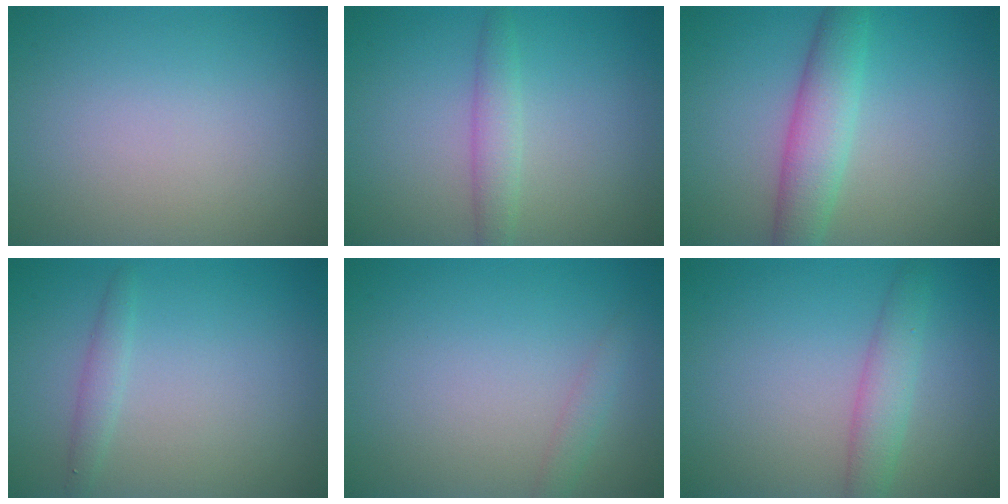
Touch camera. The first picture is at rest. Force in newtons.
{"total": 2.1, "press": 2.1, "slide": 0.1}
{"total": 4.4, "press": 4.4, "slide": 0.1}
{"total": 1.3, "press": 1.3, "slide": 0.0}
{"total": 1.2, "press": 1.2, "slide": 0.0}
{"total": 2.7, "press": 2.6, "slide": 0.2}